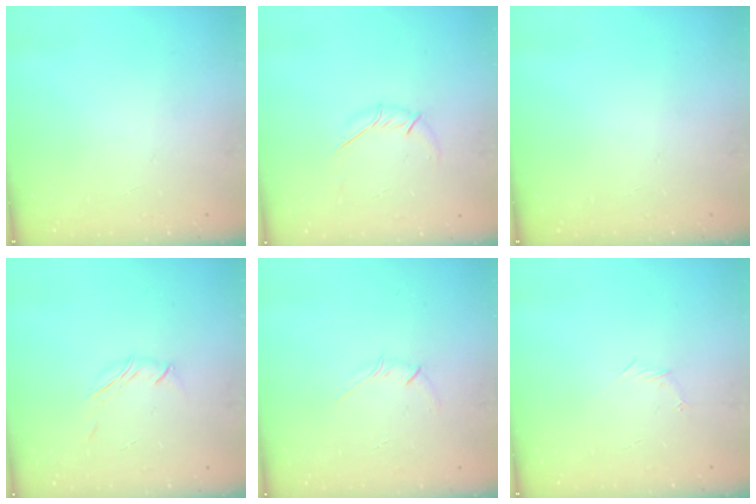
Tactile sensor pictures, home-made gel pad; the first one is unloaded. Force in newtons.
{"total": 4.2, "press": 4.1, "slide": 0.9}
{"total": 0.0}
{"total": 3.9, "press": 3.7, "slide": 1.0}
{"total": 3.3, "press": 3.2, "slide": 0.9}
{"total": 3.4, "press": 3.3, "slide": 0.9}